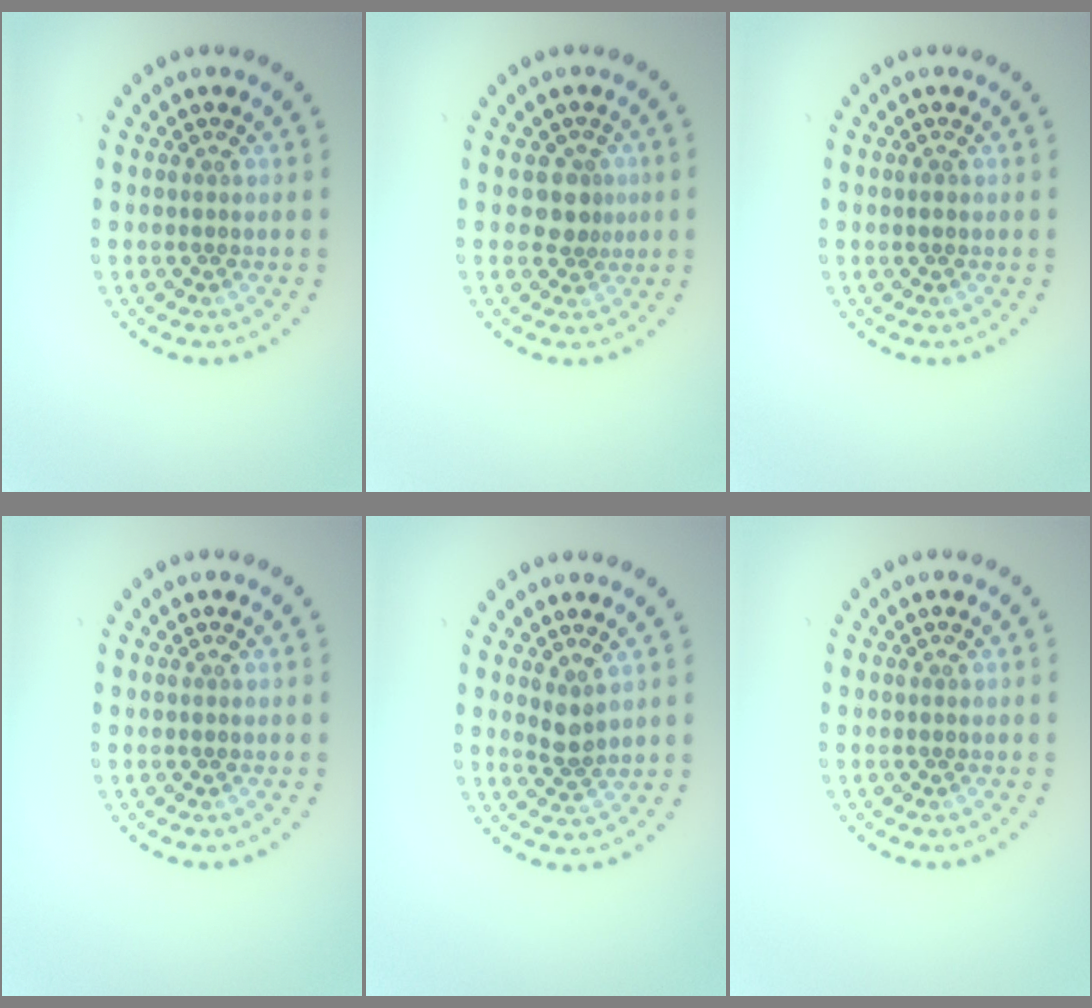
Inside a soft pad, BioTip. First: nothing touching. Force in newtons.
{"total": 2.2, "press": 1.7, "slide": 1.4}
{"total": 0.5, "press": 0.5, "slide": 0.0}
{"total": 0.0}
{"total": 1.8, "press": 1.4, "slide": 1.1}
{"total": 0.0}